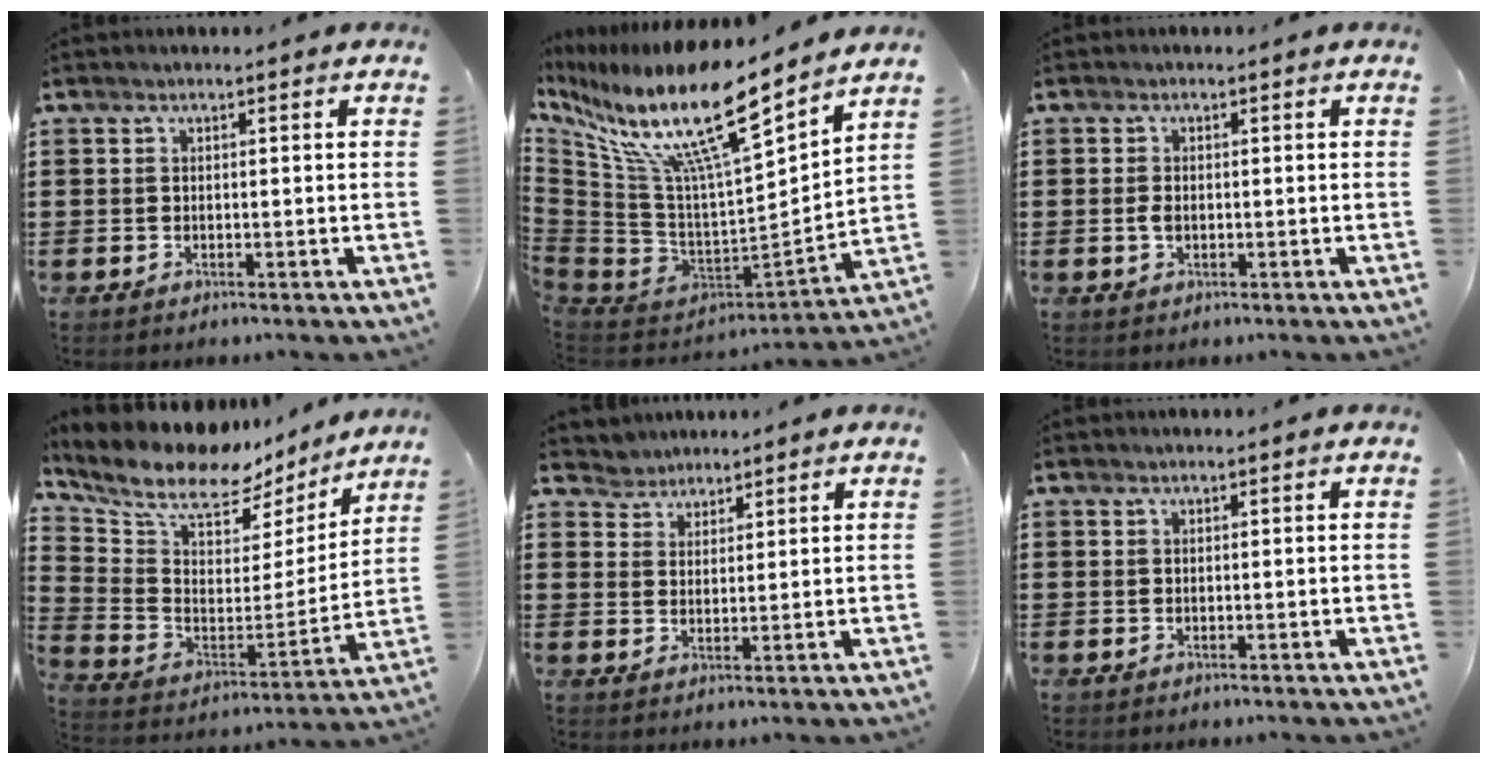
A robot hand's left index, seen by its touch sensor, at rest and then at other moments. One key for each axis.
{"total": 15.9, "fx": 10.7, "fy": 2.4, "fz": 11.5, "tx": -0.258, "ty": -0.081, "tz": 0.167}
{"total": 1.7, "fx": -0.1, "fy": 1.0, "fz": 1.4, "tx": -0.036, "ty": 0.000, "tz": -0.005}
{"total": 11.0, "fx": 8.8, "fy": 4.3, "fz": 4.9, "tx": -0.116, "ty": -0.061, "tz": 0.150}
{"total": 3.1, "fx": 2.8, "fy": 1.3, "fz": -0.7, "tx": -0.002, "ty": -0.001, "tz": 0.052}
{"total": 0.0}